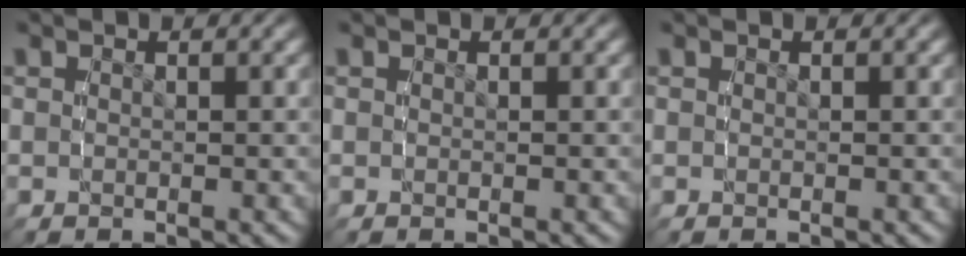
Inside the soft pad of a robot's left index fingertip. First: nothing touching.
{"total": 0.0}
{"total": 0.0}